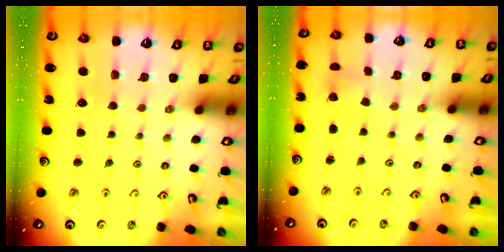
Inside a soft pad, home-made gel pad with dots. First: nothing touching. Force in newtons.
{"total": 1.2, "press": 1.2, "slide": 0.1}